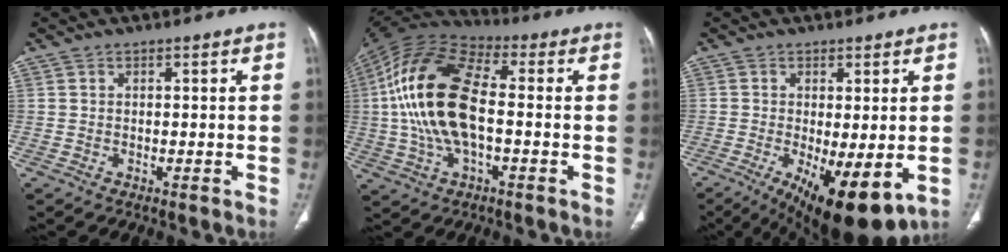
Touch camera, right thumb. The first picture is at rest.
{"total": 19.6, "force": [-0.3, 9.4, 17.2], "torque": [-0.351, 0.025, -0.010]}
{"total": 13.7, "force": [-4.2, 4.8, 12.0], "torque": [-0.175, -0.024, -0.049]}